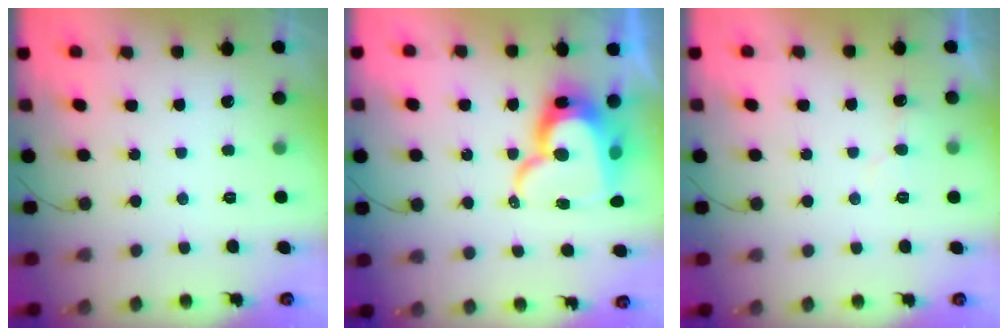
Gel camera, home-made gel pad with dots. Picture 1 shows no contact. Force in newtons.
{"total": 17.9, "press": 17.8, "slide": 1.8}
{"total": 5.2, "press": 5.2, "slide": 0.4}